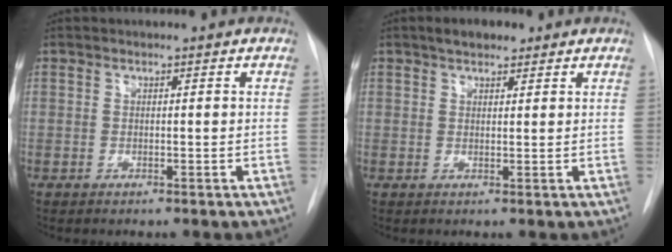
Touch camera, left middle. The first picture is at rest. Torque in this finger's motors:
{"motor_torque": [0.20, -0.18, 0.02, 0.01]}